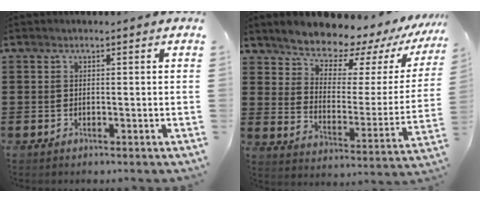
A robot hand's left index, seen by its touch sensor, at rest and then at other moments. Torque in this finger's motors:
{"motor_torque": [2.14, 0.00, 1.05, 0.21]}